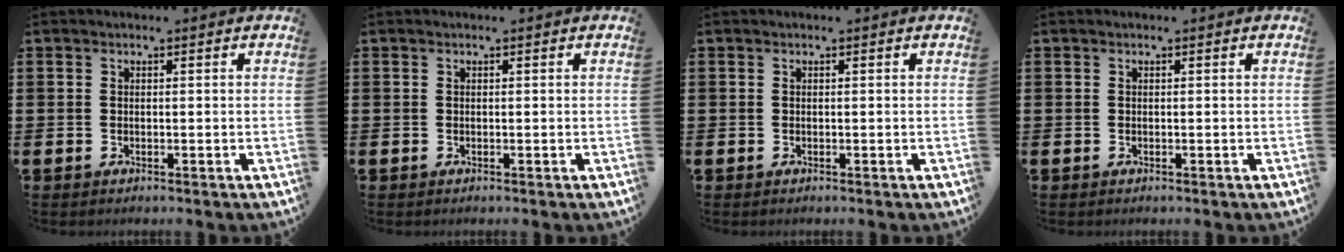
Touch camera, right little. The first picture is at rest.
{"total": 0.0}
{"total": 0.0}
{"total": 0.0}